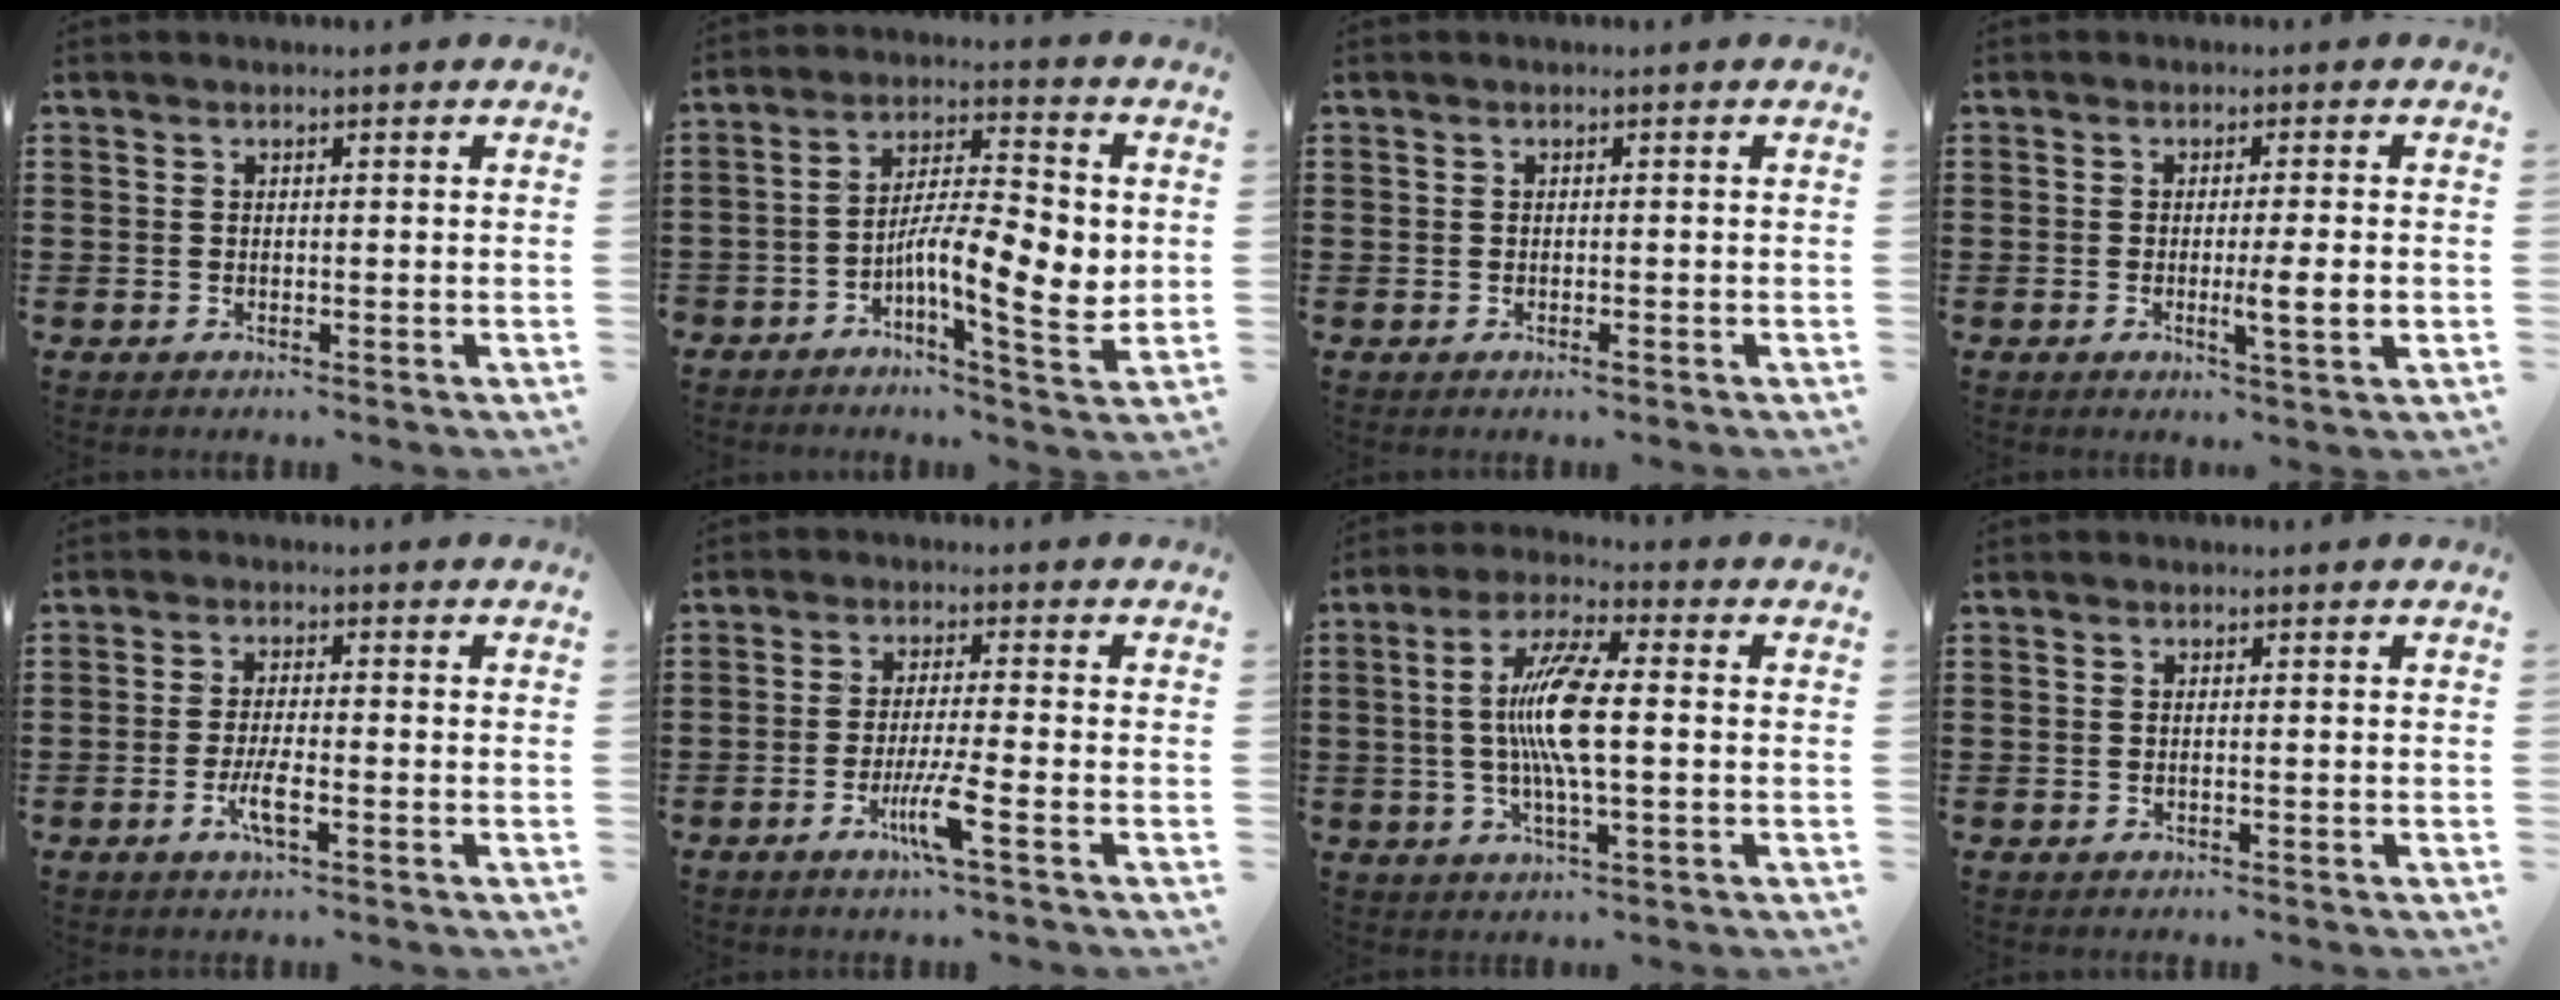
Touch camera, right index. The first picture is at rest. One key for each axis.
{"total": 10.0, "fx": -1.5, "fy": 3.1, "fz": 9.4, "tx": -0.161, "ty": 0.001, "tz": -0.027}
{"total": 0.6, "fx": -0.3, "fy": 0.1, "fz": 0.5, "tx": -0.012, "ty": -0.004, "tz": -0.004}
{"total": 4.6, "fx": -0.8, "fy": 0.0, "fz": 4.5, "tx": -0.075, "ty": -0.011, "tz": -0.013}
{"total": 3.9, "fx": -1.6, "fy": 0.7, "fz": 3.5, "tx": -0.071, "ty": -0.005, "tz": -0.032}
{"total": 5.9, "fx": -2.8, "fy": -0.1, "fz": 5.2, "tx": -0.106, "ty": -0.017, "tz": -0.054}
{"total": 9.5, "fx": -0.2, "fy": 1.6, "fz": 9.4, "tx": -0.194, "ty": -0.008, "tz": -0.013}
{"total": 0.6, "fx": -0.2, "fy": 0.0, "fz": 0.5, "tx": -0.009, "ty": -0.003, "tz": -0.003}